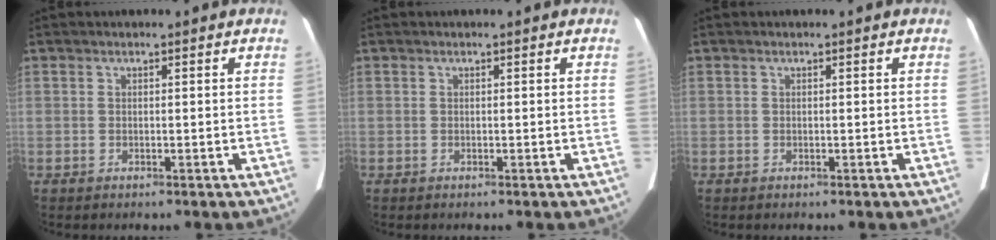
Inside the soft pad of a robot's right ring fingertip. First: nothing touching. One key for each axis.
{"total": 0.0}
{"total": 0.0}